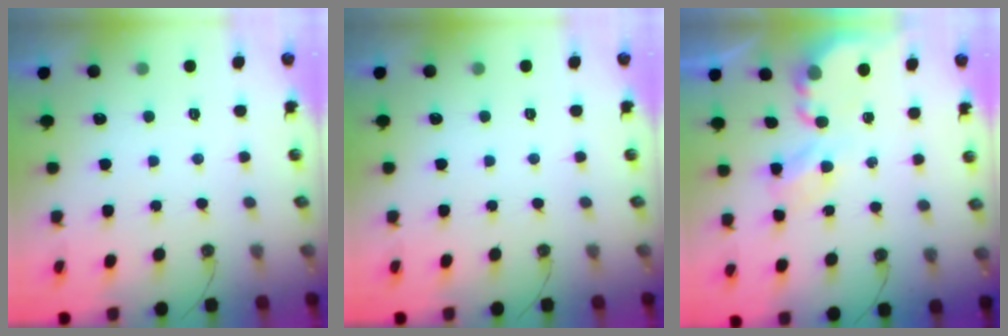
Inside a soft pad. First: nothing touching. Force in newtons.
{"total": 0.0}
{"total": 4.0, "press": 4.0, "slide": 0.1}